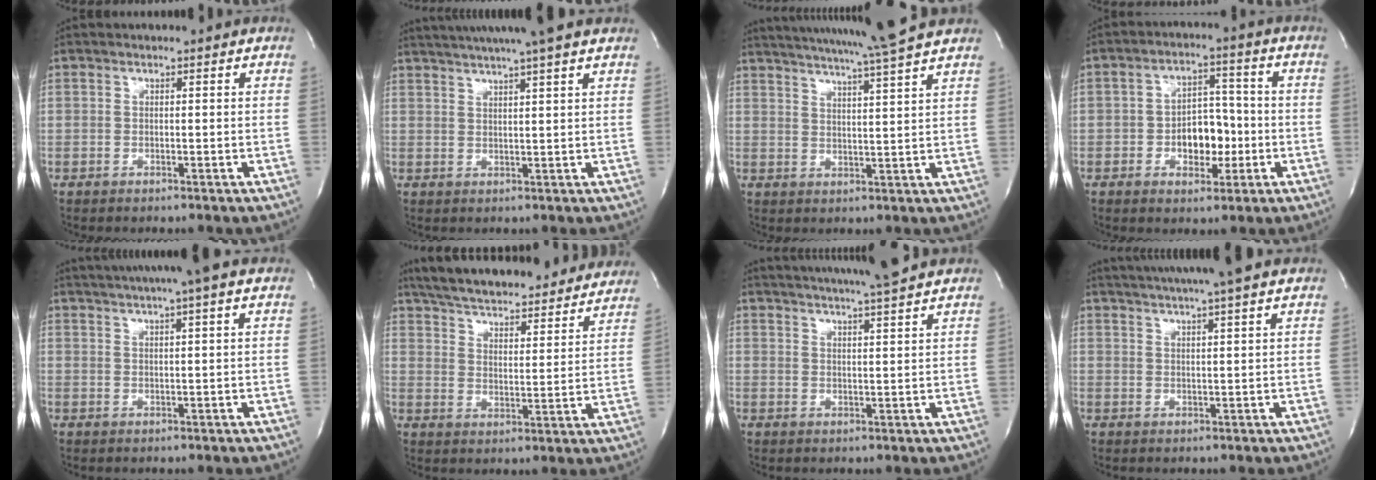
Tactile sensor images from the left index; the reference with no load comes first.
{"total": 12.7, "force": [10.8, -0.6, 6.7], "torque": [-0.118, 0.024, 0.143]}
{"total": 15.1, "force": [13.4, -1.7, 6.8], "torque": [-0.121, -0.018, 0.181]}
{"total": 7.1, "force": [-1.9, 4.3, 5.4], "torque": [-0.082, 0.015, -0.028]}
{"total": 10.8, "force": [8.9, -0.8, 6.1], "torque": [-0.105, 0.025, 0.113]}
{"total": 29.2, "force": [26.6, 5.9, 10.6], "torque": [-0.178, -0.024, 0.345]}
{"total": 13.5, "force": [12.1, -0.3, 5.9], "torque": [-0.102, 0.007, 0.163]}
{"total": 14.0, "force": [12.0, -0.4, 7.1], "torque": [-0.123, 0.022, 0.162]}